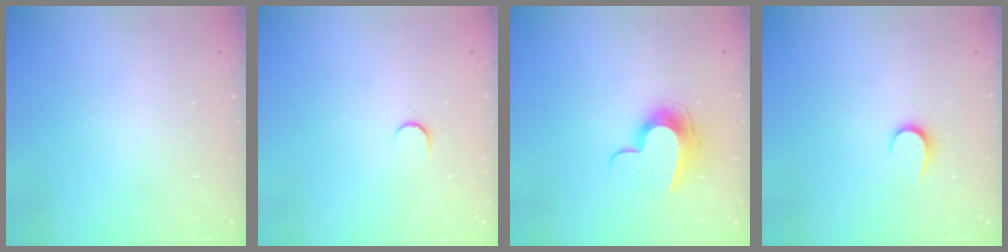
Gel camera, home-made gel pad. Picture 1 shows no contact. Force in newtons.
{"total": 3.4, "press": 3.4, "slide": 0.4}
{"total": 10.4, "press": 10.4, "slide": 0.3}
{"total": 5.0, "press": 5.0, "slide": 0.5}